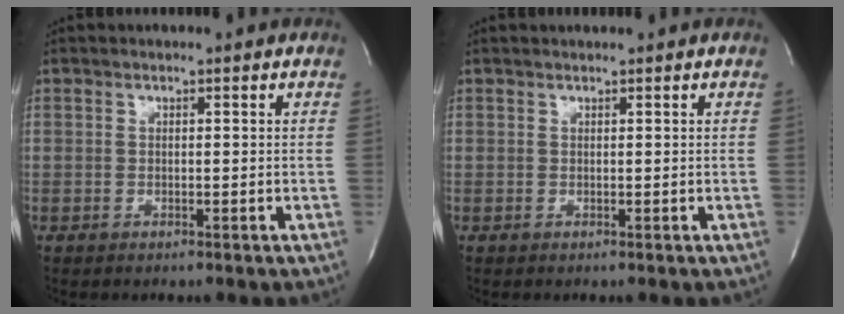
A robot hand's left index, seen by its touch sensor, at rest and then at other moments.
{"total": 0.5, "force": [0.5, 0.0, 0.2], "torque": [-0.003, 0.004, 0.009]}